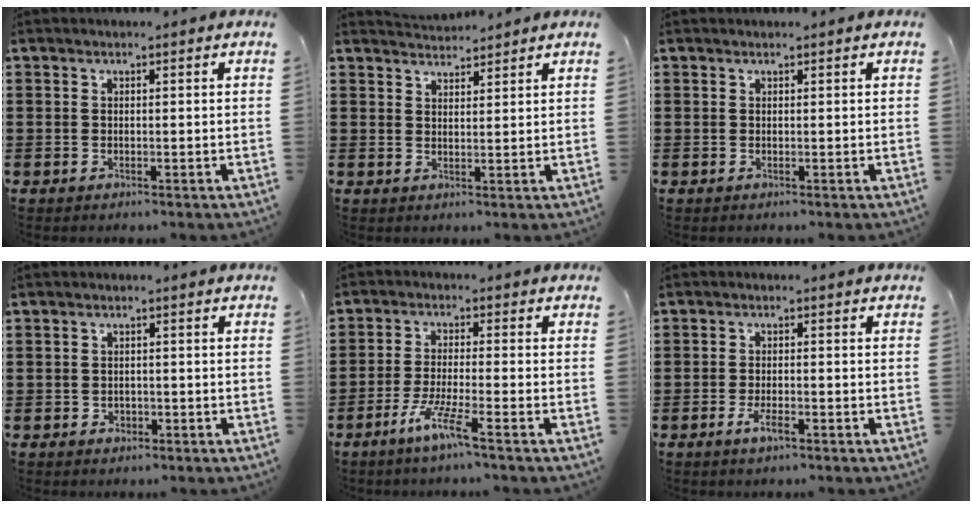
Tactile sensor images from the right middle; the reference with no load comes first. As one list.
[{"total": 2.8, "force": [2.8, 0.2, 0.0], "torque": [0.001, -0.005, 0.051]}, {"total": 0.0}, {"total": 1.1, "force": [-0.5, 0.8, 0.4], "torque": [-0.011, 0.001, -0.011]}, {"total": 5.8, "force": [-3.9, 0.0, 4.3], "torque": [-0.089, -0.009, -0.072]}, {"total": 2.9, "force": [-1.5, 0.8, 2.3], "torque": [-0.046, -0.002, -0.029]}]